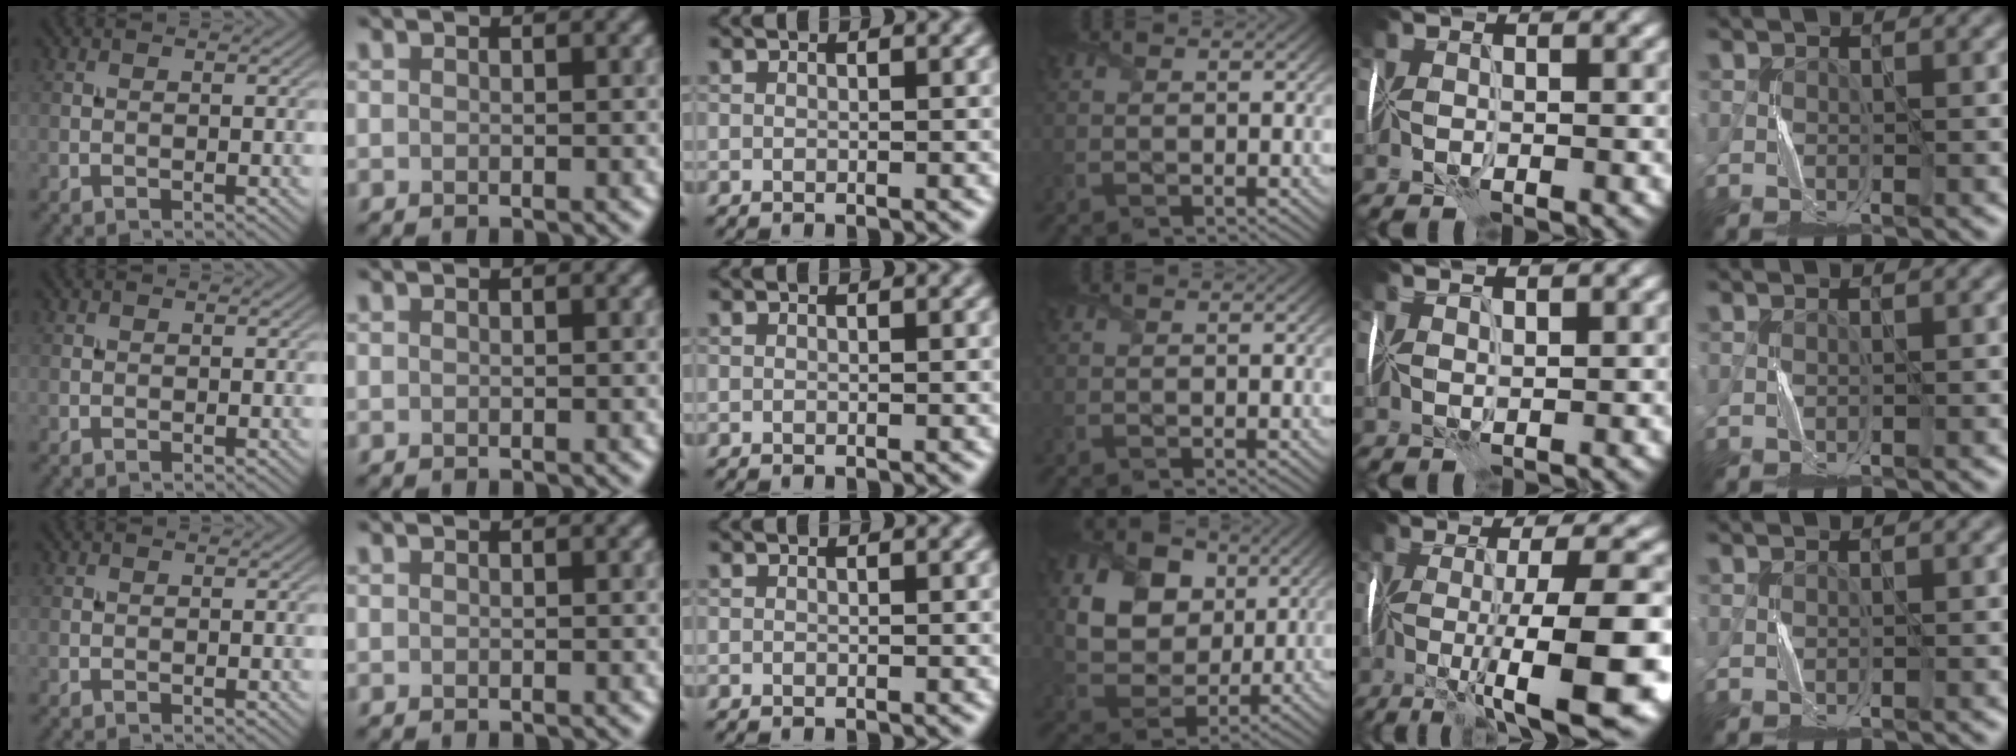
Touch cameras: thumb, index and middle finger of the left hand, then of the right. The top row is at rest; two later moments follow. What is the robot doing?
{"motion": "fold", "object": "handkerchief"}